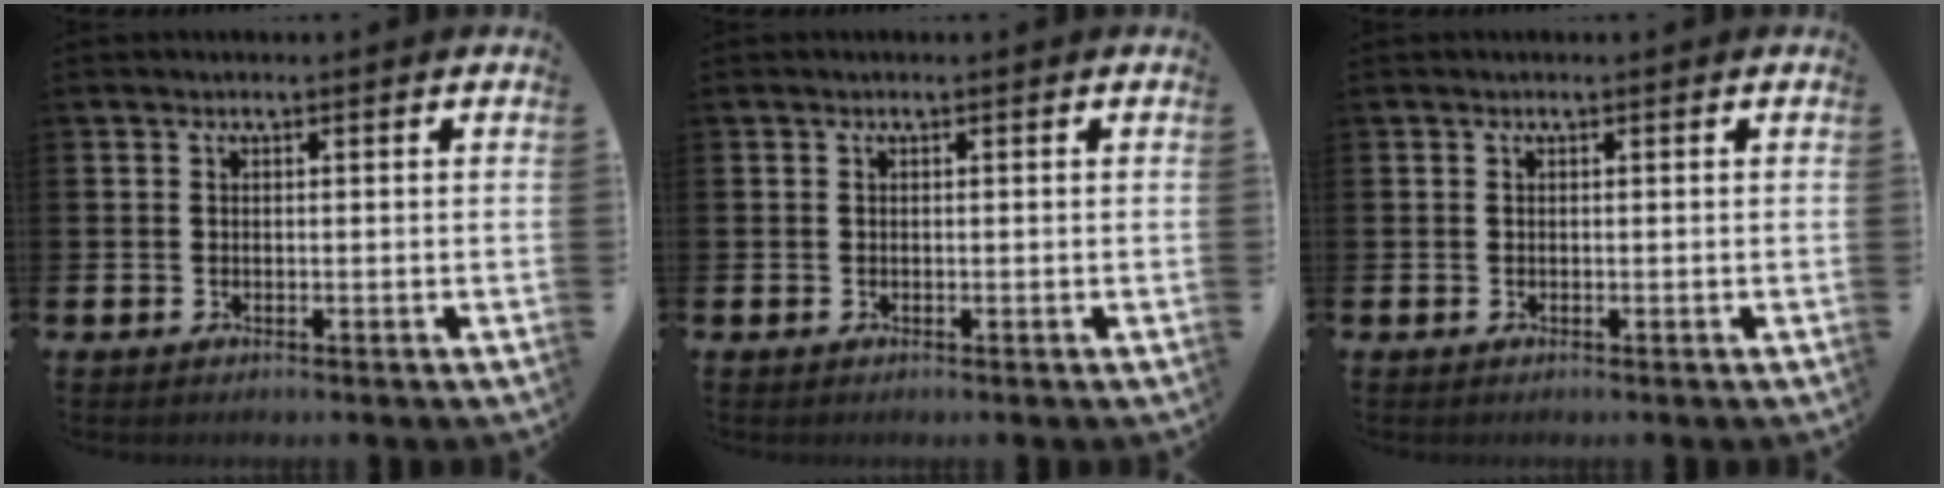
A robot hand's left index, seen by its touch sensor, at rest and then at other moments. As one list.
[{"total": 0.0}, {"total": 0.0}]